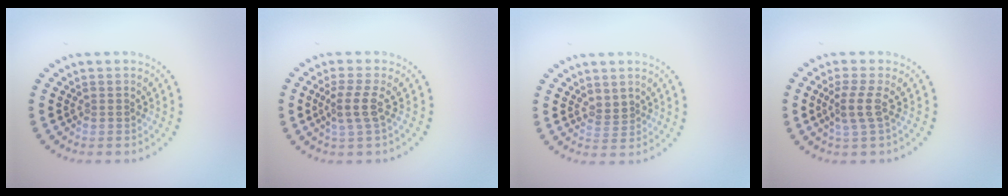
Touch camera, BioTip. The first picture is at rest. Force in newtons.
{"total": 2.4, "press": 1.8, "slide": 1.6}
{"total": 1.2, "press": 0.9, "slide": 0.9}
{"total": 2.1, "press": 1.6, "slide": 1.4}